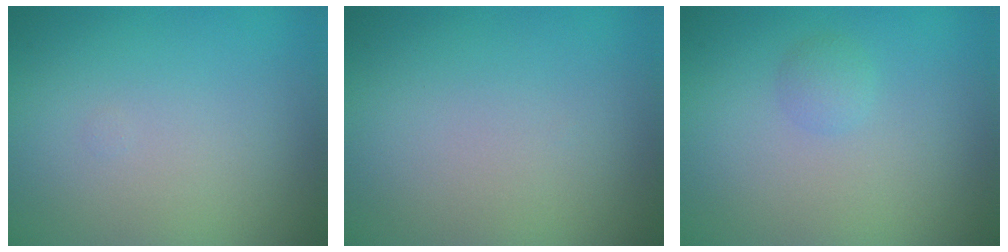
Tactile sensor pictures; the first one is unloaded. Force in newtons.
{"total": 0.0}
{"total": 1.1, "press": 1.1, "slide": 0.1}